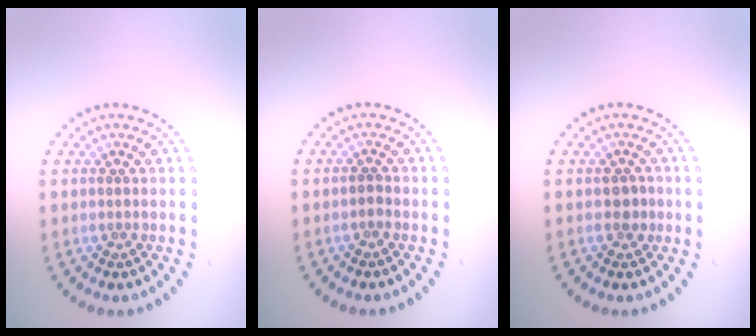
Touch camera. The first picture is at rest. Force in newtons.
{"total": 0.7, "press": 0.7, "slide": 0.2}
{"total": 1.4, "press": 1.3, "slide": 0.5}